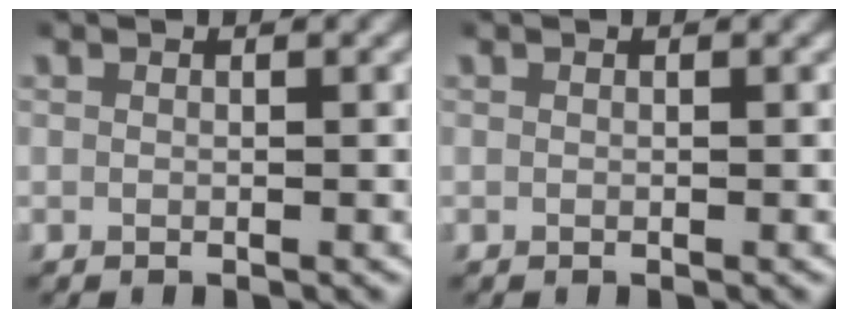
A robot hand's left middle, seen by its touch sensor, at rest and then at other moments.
{"total": 0.0}